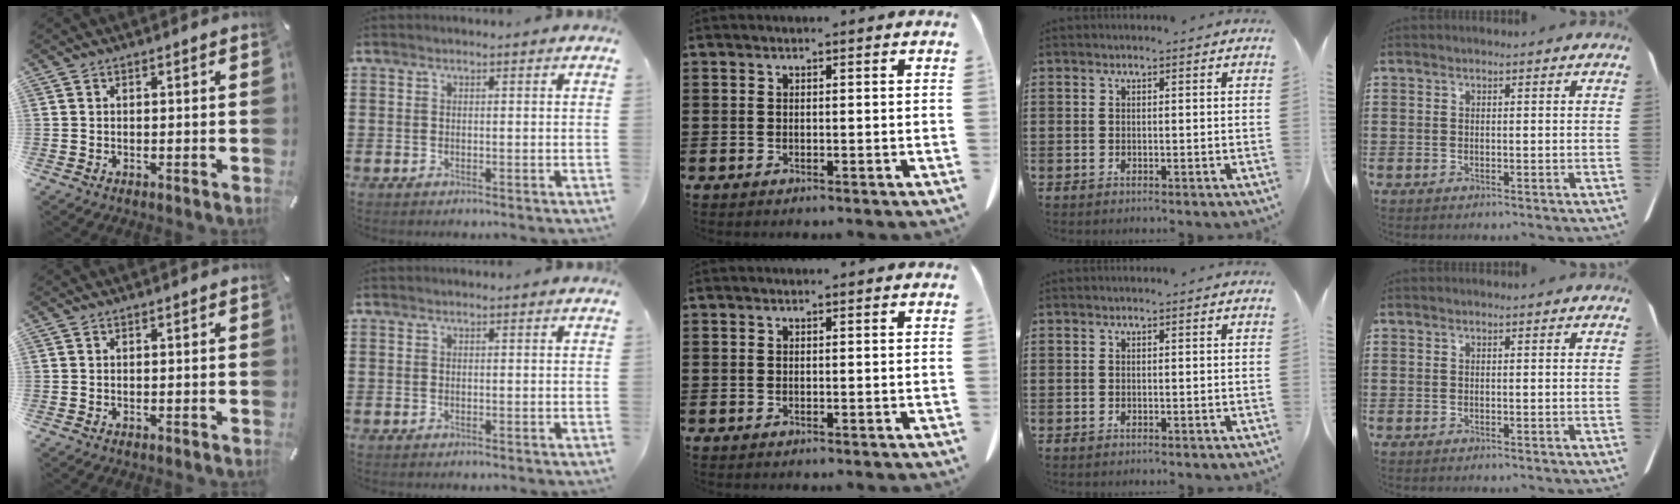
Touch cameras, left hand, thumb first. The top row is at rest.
{}